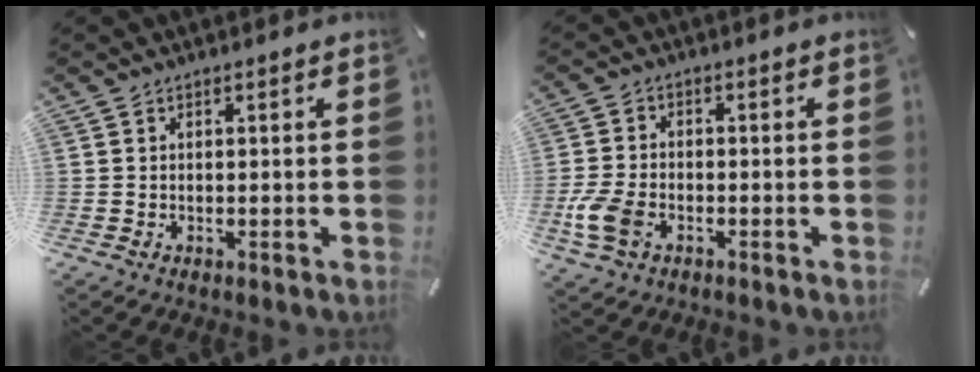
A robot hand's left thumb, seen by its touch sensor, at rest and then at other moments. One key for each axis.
{"total": 7.5, "fx": -2.8, "fy": 4.7, "fz": 5.1, "tx": -0.124, "ty": 0.005, "tz": -0.053}